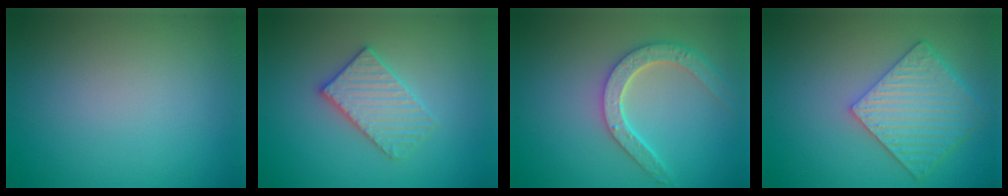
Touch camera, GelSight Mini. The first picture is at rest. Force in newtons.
{"total": 3.1, "press": 3.1, "slide": 0.4}
{"total": 4.6, "press": 3.8, "slide": 2.7}
{"total": 5.6, "press": 4.9, "slide": 2.6}